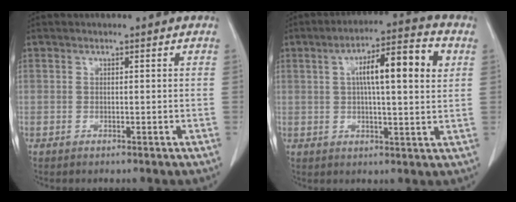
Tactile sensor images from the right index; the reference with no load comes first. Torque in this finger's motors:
{"motor_torque": [0.55, 0.52, 0.27, 0.11]}